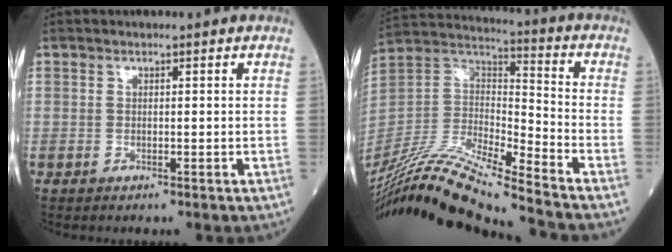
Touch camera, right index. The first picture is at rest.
{"total": 19.7, "force": [-17.3, -0.7, 9.4], "torque": [-0.200, 0.005, -0.325]}